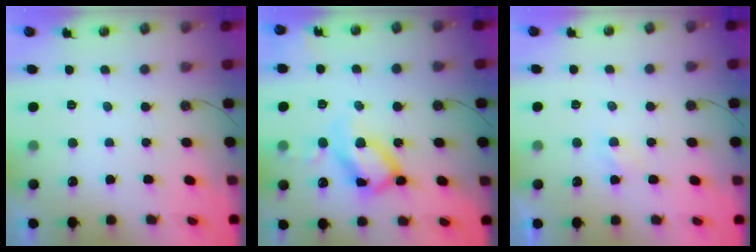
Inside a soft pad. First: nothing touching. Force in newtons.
{"total": 14.9, "press": 14.8, "slide": 1.3}
{"total": 2.1, "press": 2.1, "slide": 0.4}